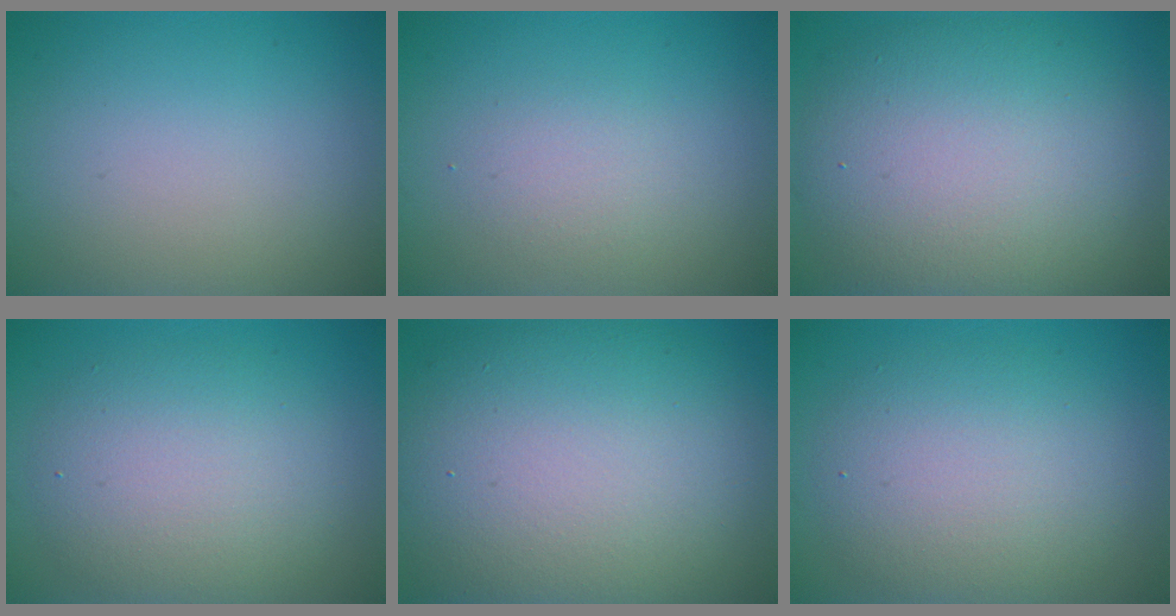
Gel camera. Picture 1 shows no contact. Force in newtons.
{"total": 1.7, "press": 1.7, "slide": 0.1}
{"total": 10.6, "press": 10.6, "slide": 0.5}
{"total": 5.7, "press": 5.7, "slide": 0.2}
{"total": 13.9, "press": 13.9, "slide": 0.7}
{"total": 5.7, "press": 5.7, "slide": 0.2}